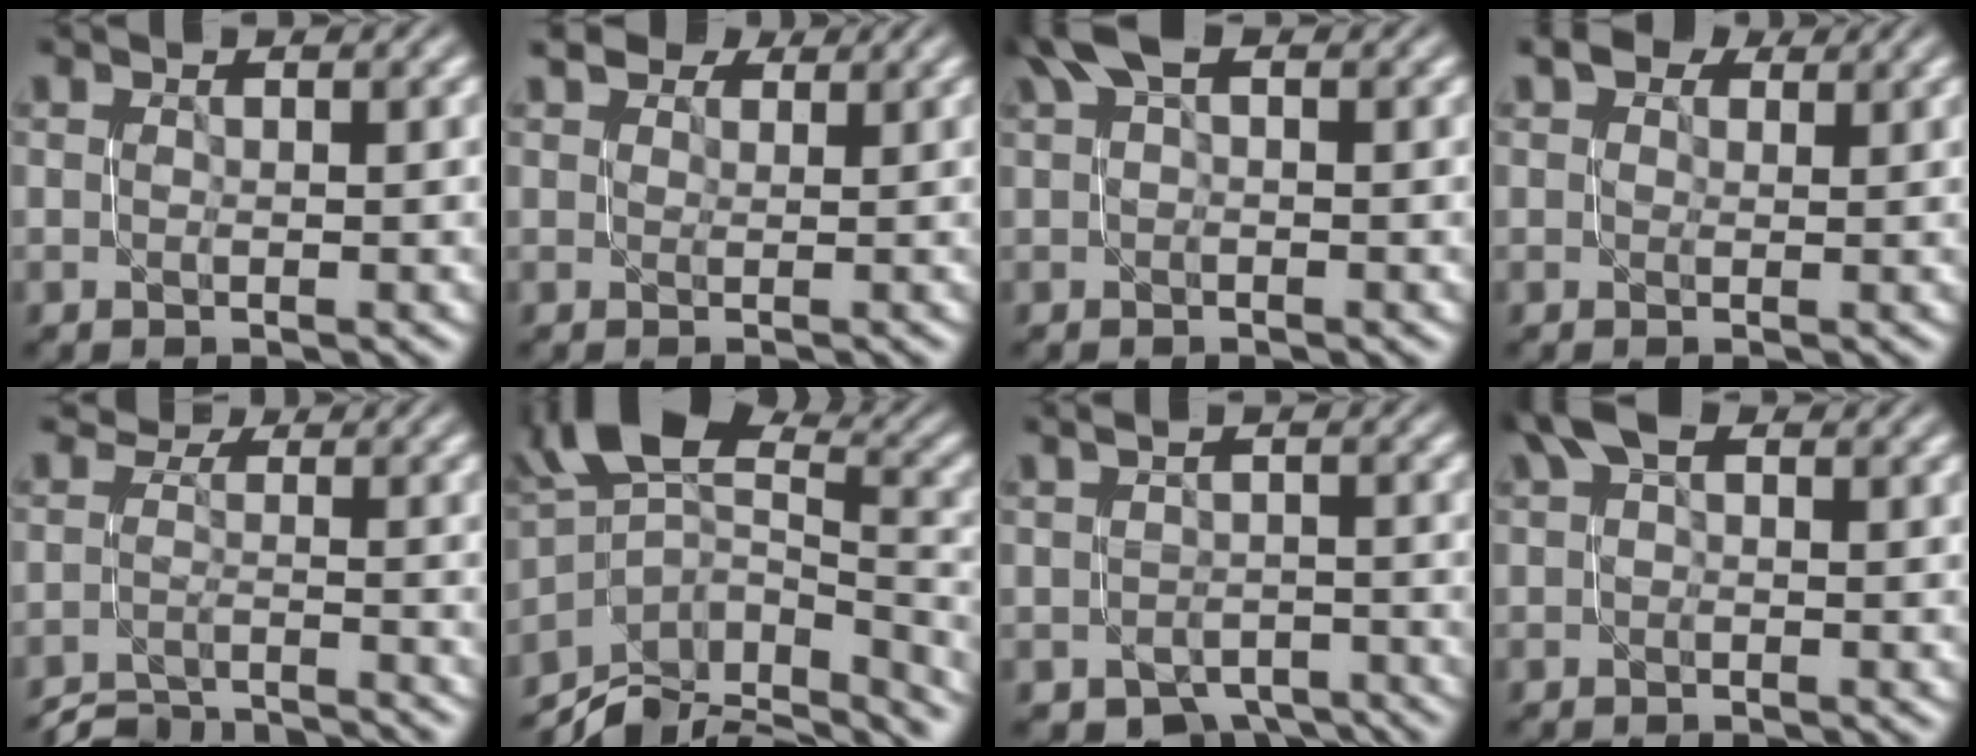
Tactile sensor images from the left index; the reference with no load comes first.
{"total": 3.2, "force": [2.7, 1.3, 1.3], "torque": [-0.021, 0.012, 0.026]}
{"total": 2.5, "force": [1.5, 0.7, 1.9], "torque": [-0.037, 0.006, 0.024]}
{"total": 3.1, "force": [2.2, 1.6, 1.6], "torque": [-0.028, 0.010, 0.021]}
{"total": 6.1, "force": [-5.7, 1.4, 1.4], "torque": [-0.009, -0.003, -0.083]}
{"total": 10.5, "force": [-6.8, 4.8, 6.4], "torque": [-0.108, 0.031, -0.096]}
{"total": 3.1, "force": [-2.2, 1.6, 1.5], "torque": [-0.019, -0.009, -0.028]}
{"total": 2.6, "force": [1.5, 0.9, 1.9], "torque": [-0.036, 0.010, 0.022]}